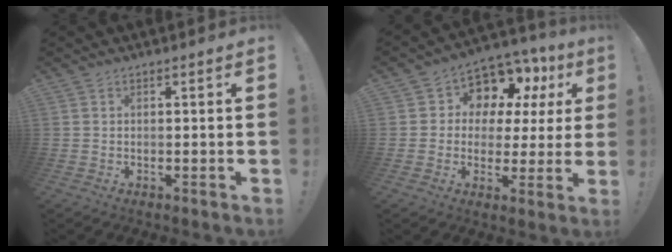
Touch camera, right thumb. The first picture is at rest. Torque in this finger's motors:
{"motor_torque": [1.65, 1.80, 0.58, -0.39, 0.03]}